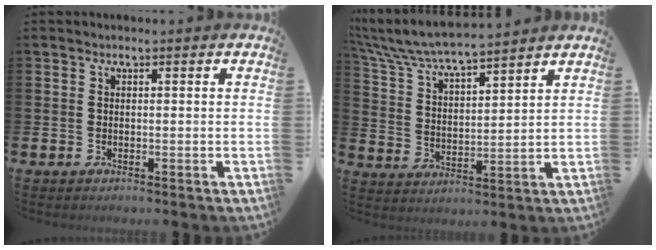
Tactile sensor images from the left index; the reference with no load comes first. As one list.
[{"total": 6.9, "force": [6.6, 0.5, 1.9], "torque": [-0.070, -0.044, 0.115]}]